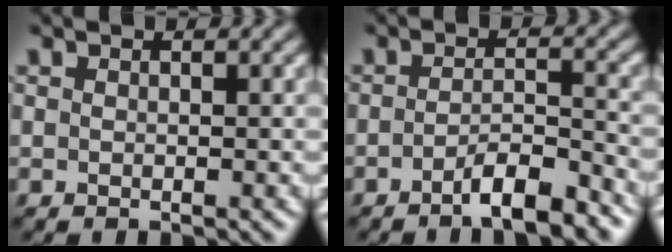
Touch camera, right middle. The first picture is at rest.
{"total": 4.4, "force": [-3.0, 0.9, 3.1], "torque": [-0.047, 0.004, -0.052]}